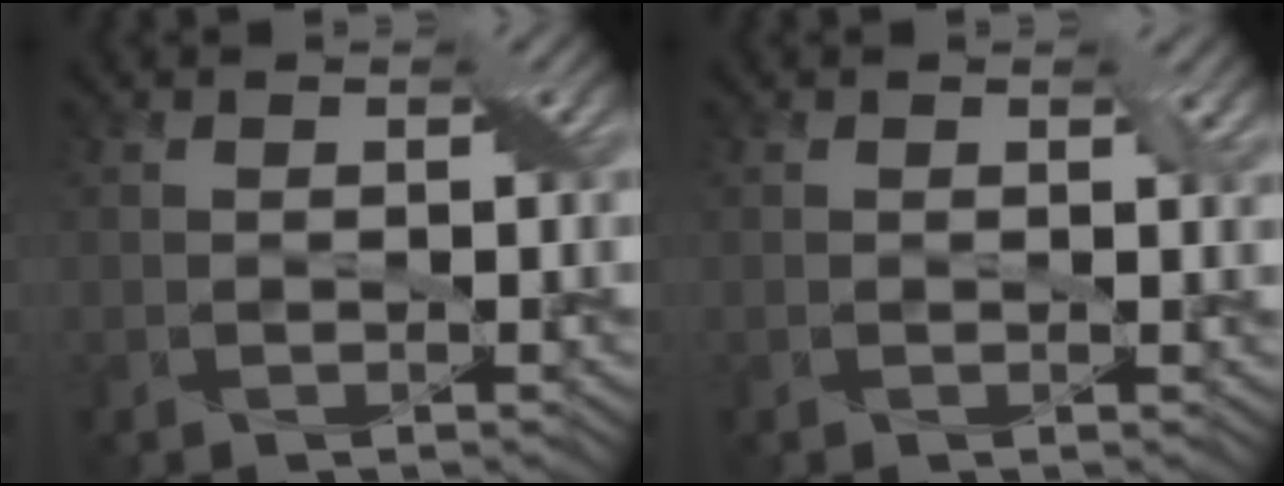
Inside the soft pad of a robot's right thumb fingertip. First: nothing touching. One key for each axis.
{"total": 0.8, "fx": 0.5, "fy": 0.2, "fz": 0.6, "tx": -0.009, "ty": -0.002, "tz": 0.009}